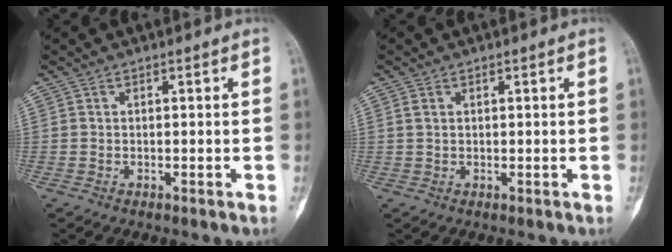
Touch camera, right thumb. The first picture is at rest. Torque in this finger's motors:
{"motor_torque": [-0.71, -0.14, 0.42, -0.01, 0.01]}